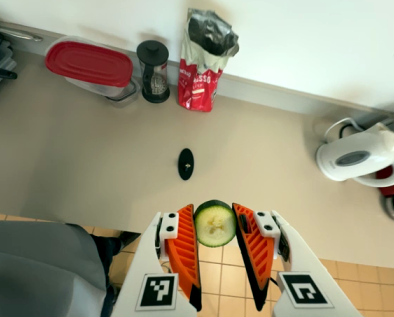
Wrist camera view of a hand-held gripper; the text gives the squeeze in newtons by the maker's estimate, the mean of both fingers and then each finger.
{"total": 9.0, "left": 8.8, "right": 9.2}